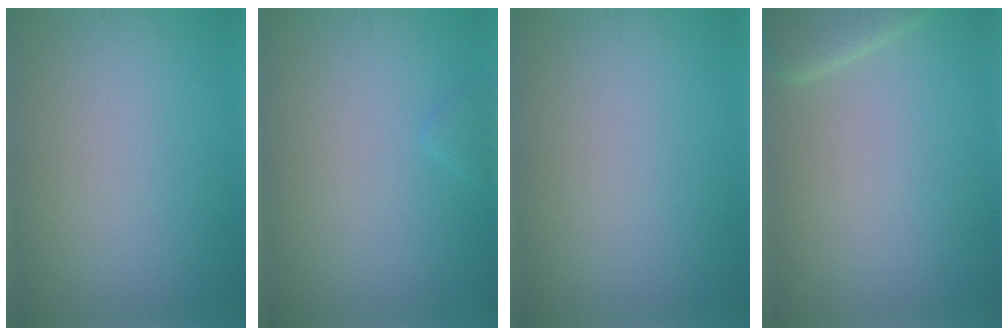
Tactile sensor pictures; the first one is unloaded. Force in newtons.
{"total": 0.6, "press": 0.6, "slide": 0.0}
{"total": 0.0}
{"total": 2.2, "press": 2.2, "slide": 0.3}